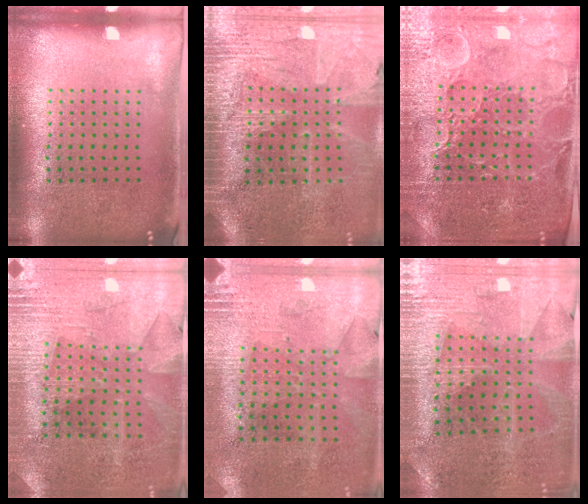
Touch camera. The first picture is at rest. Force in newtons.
{"total": 3.5, "press": 3.3, "slide": 1.3}
{"total": 4.3, "press": 4.1, "slide": 1.3}
{"total": 2.9, "press": 2.8, "slide": 0.5}
{"total": 2.7, "press": 2.3, "slide": 1.5}
{"total": 2.0, "press": 2.0, "slide": 0.3}